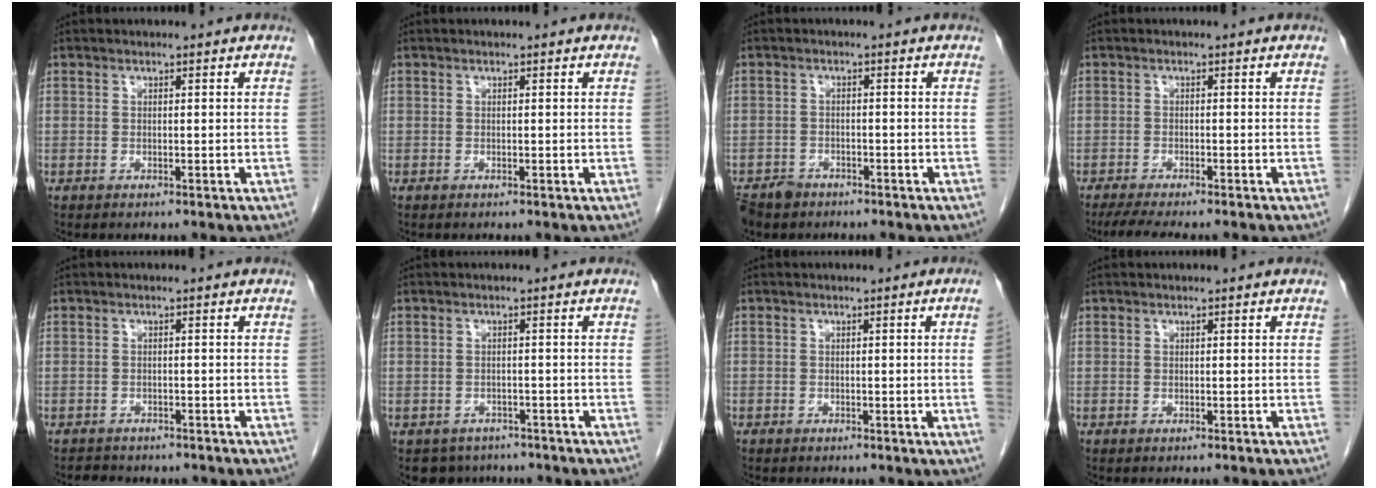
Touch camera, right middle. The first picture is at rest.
{"total": 0.0}
{"total": 4.6, "force": [-3.7, 2.6, 1.0], "torque": [-0.019, -0.002, -0.061]}
{"total": 6.6, "force": [-5.5, 0.8, 3.6], "torque": [-0.051, -0.014, -0.085]}
{"total": 3.9, "force": [-3.5, 1.4, 1.2], "torque": [-0.024, -0.005, -0.046]}
{"total": 4.8, "force": [-3.9, 2.9, 0.1], "torque": [0.006, 0.006, -0.053]}
{"total": 1.8, "force": [-0.3, -0.7, 1.7], "torque": [-0.018, -0.001, -0.006]}
{"total": 0.8, "force": [-0.7, 0.1, 0.3], "torque": [-0.005, -0.002, -0.011]}